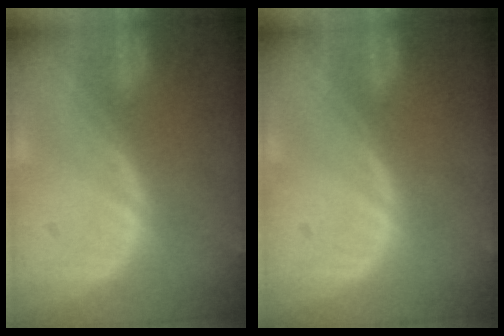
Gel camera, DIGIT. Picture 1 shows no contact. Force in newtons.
{"total": 0.0}